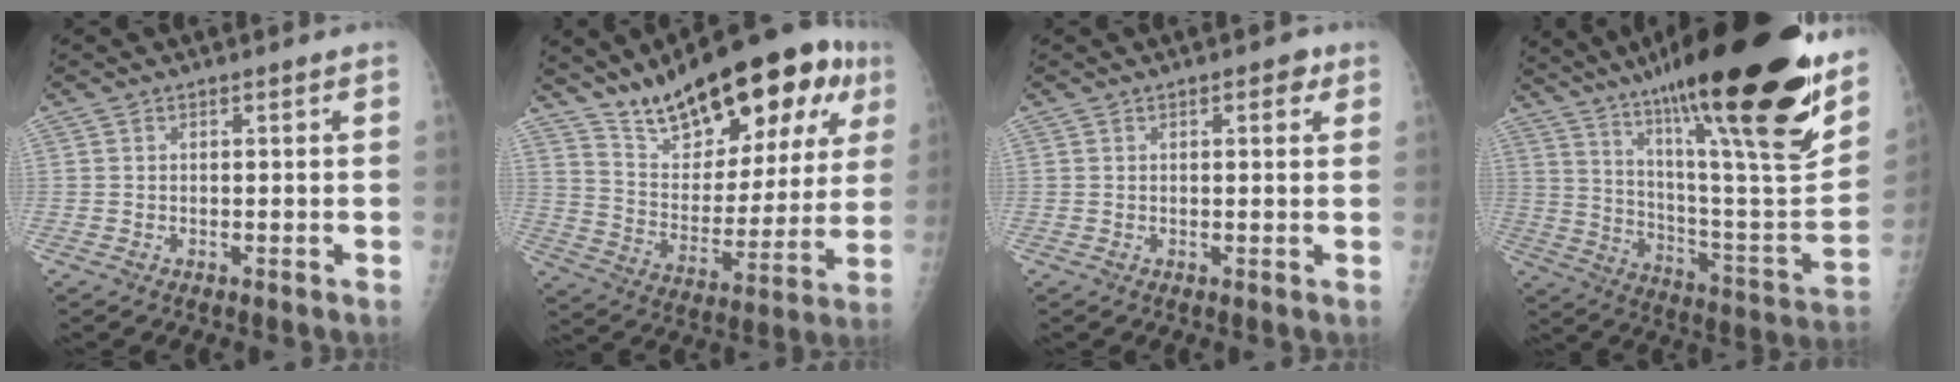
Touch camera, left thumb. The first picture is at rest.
{"total": 25.1, "force": [15.1, 10.1, 17.4], "torque": [-0.219, -0.040, 0.240]}
{"total": 2.6, "force": [1.0, 1.3, 2.0], "torque": [-0.014, 0.001, 0.008]}
{"total": 37.2, "force": [23.0, 6.7, 28.5], "torque": [-0.367, -0.056, 0.364]}